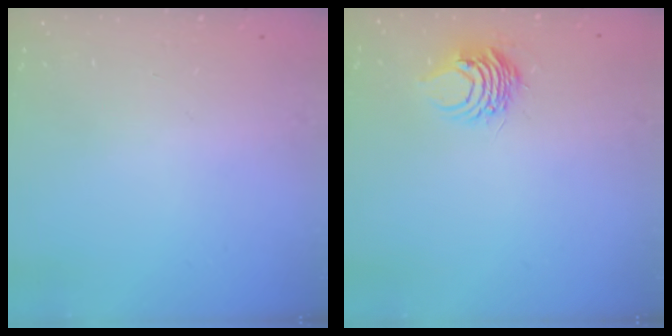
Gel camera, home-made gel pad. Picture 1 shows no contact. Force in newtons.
{"total": 6.8, "press": 6.7, "slide": 0.7}